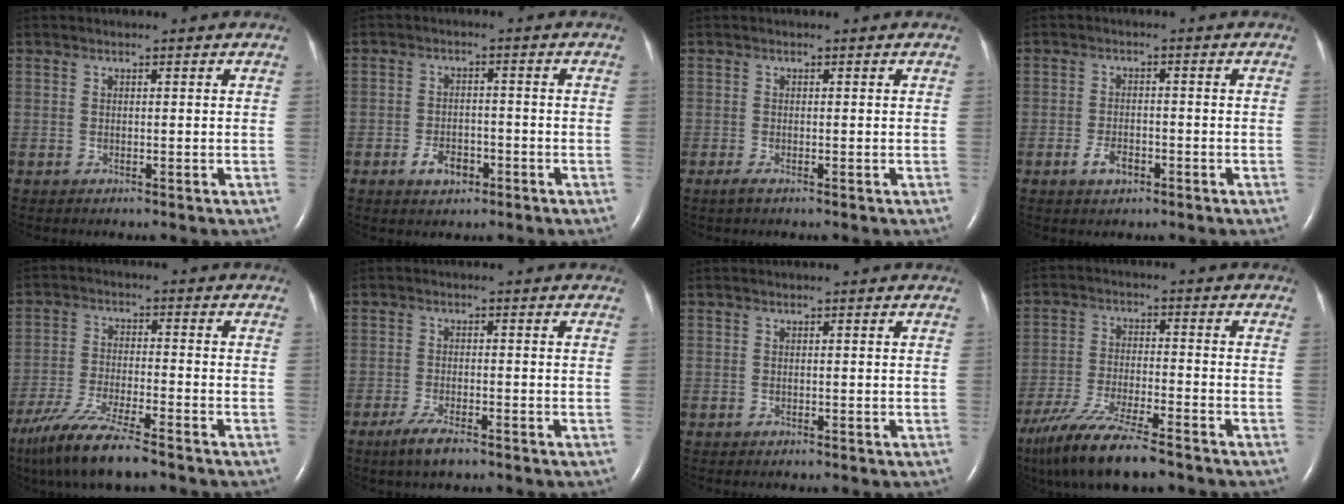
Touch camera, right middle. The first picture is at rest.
{"total": 4.0, "force": [-2.2, 2.4, 2.5], "torque": [-0.045, 0.003, -0.033]}
{"total": 1.0, "force": [-0.6, 0.1, 0.7], "torque": [-0.024, -0.005, -0.015]}
{"total": 3.2, "force": [-1.7, 1.6, 2.1], "torque": [-0.046, 0.002, -0.029]}
{"total": 11.1, "force": [-8.5, 0.9, 7.0], "torque": [-0.136, -0.034, -0.150]}
{"total": 4.2, "force": [-2.9, 0.8, 2.9], "torque": [-0.068, -0.008, -0.052]}
{"total": 0.0}
{"total": 13.5, "force": [-10.6, 1.8, 8.3], "torque": [-0.165, -0.039, -0.183]}